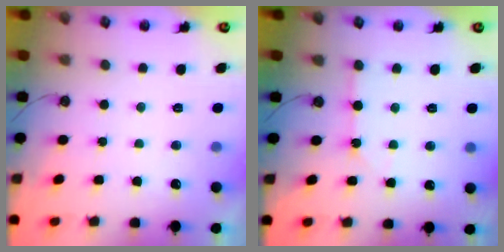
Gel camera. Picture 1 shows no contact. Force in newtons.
{"total": 3.8, "press": 3.8, "slide": 0.6}